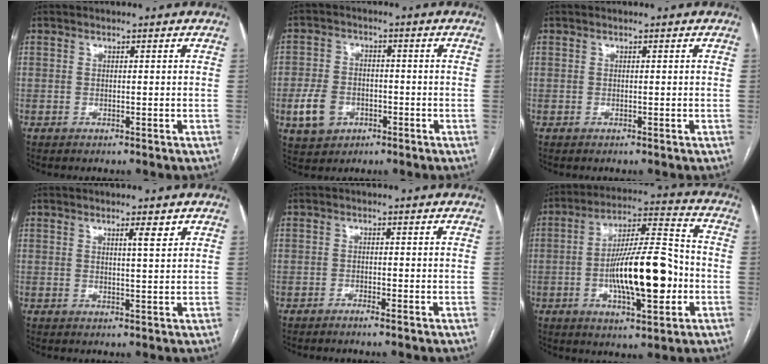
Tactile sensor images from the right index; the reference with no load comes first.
{"total": 6.8, "force": [-2.4, 5.4, 3.4], "torque": [-0.082, 0.011, -0.032]}
{"total": 0.0}
{"total": 2.7, "force": [1.6, 0.1, 2.1], "torque": [-0.034, -0.004, 0.026]}
{"total": 1.2, "force": [-0.9, 0.1, 0.8], "torque": [-0.016, 0.001, -0.015]}
{"total": 16.4, "force": [-3.2, 3.9, 15.6], "torque": [-0.275, 0.011, -0.050]}